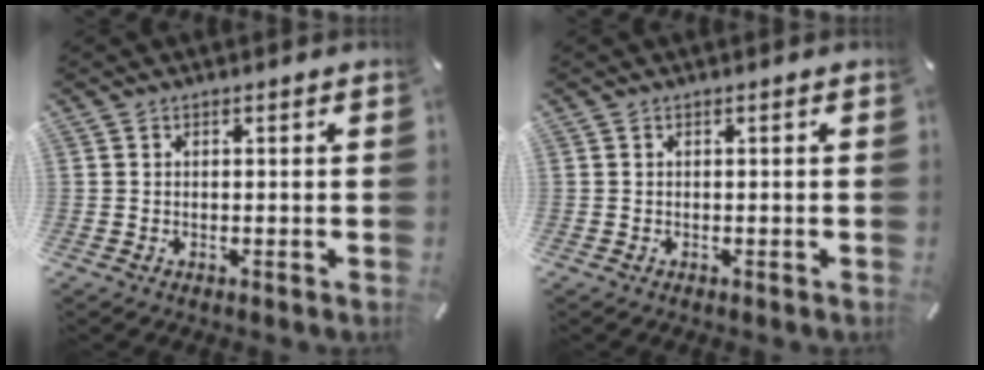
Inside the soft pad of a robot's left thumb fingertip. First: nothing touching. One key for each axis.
{"total": 0.0}